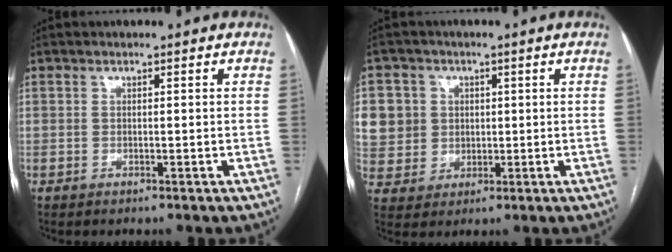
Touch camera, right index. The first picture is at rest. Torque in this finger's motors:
{"motor_torque": [0.31, 0.30, 0.14, 0.04]}